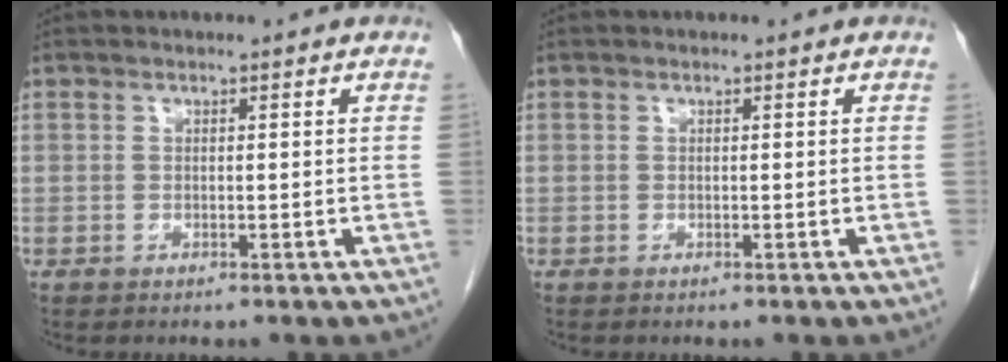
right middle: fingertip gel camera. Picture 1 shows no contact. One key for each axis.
{"total": 0.0}